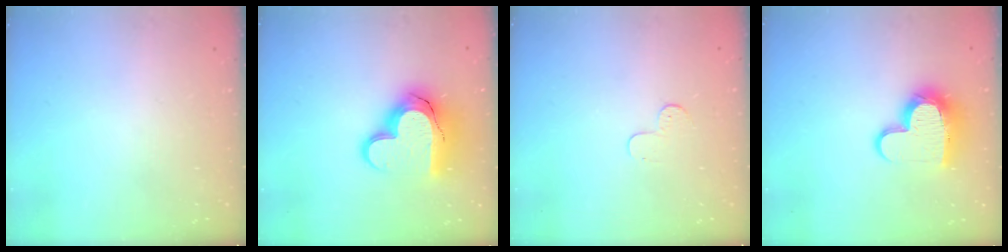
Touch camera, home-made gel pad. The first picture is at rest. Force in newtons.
{"total": 16.9, "press": 16.9, "slide": 1.3}
{"total": 3.9, "press": 3.9, "slide": 0.4}
{"total": 13.0, "press": 13.0, "slide": 1.2}